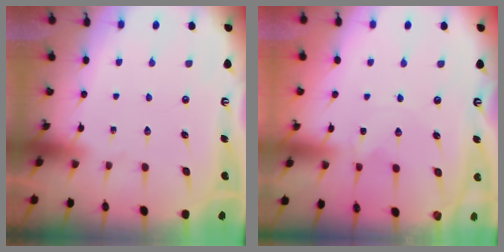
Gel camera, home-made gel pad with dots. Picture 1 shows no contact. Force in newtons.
{"total": 0.0}